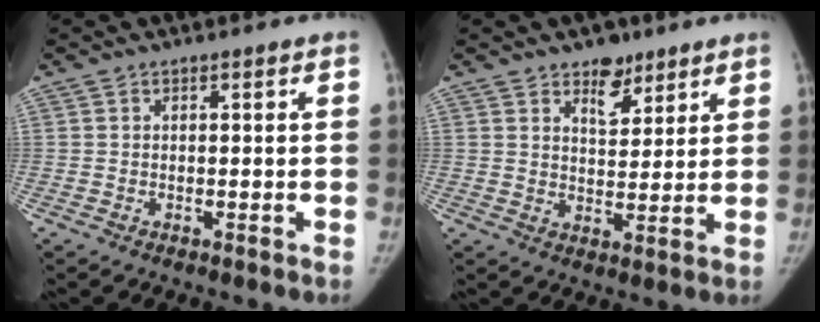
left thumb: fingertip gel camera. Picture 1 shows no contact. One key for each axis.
{"total": 6.3, "fx": 4.3, "fy": 3.5, "fz": 3.0, "tx": -0.017, "ty": -0.029, "tz": 0.070}